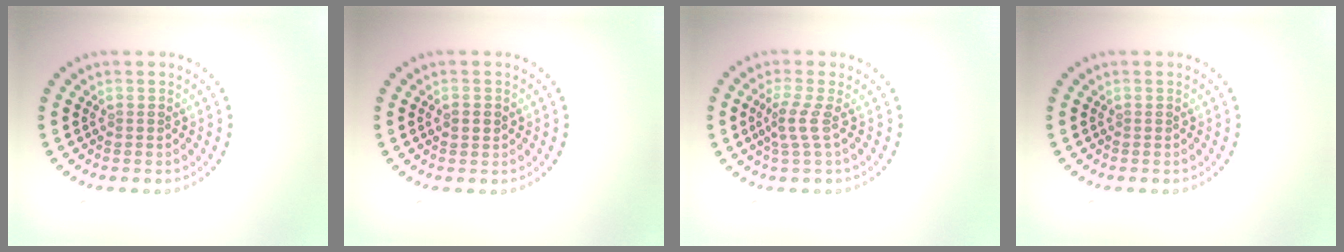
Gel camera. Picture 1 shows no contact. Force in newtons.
{"total": 1.2, "press": 1.1, "slide": 0.3}
{"total": 2.0, "press": 1.4, "slide": 1.5}
{"total": 0.0}